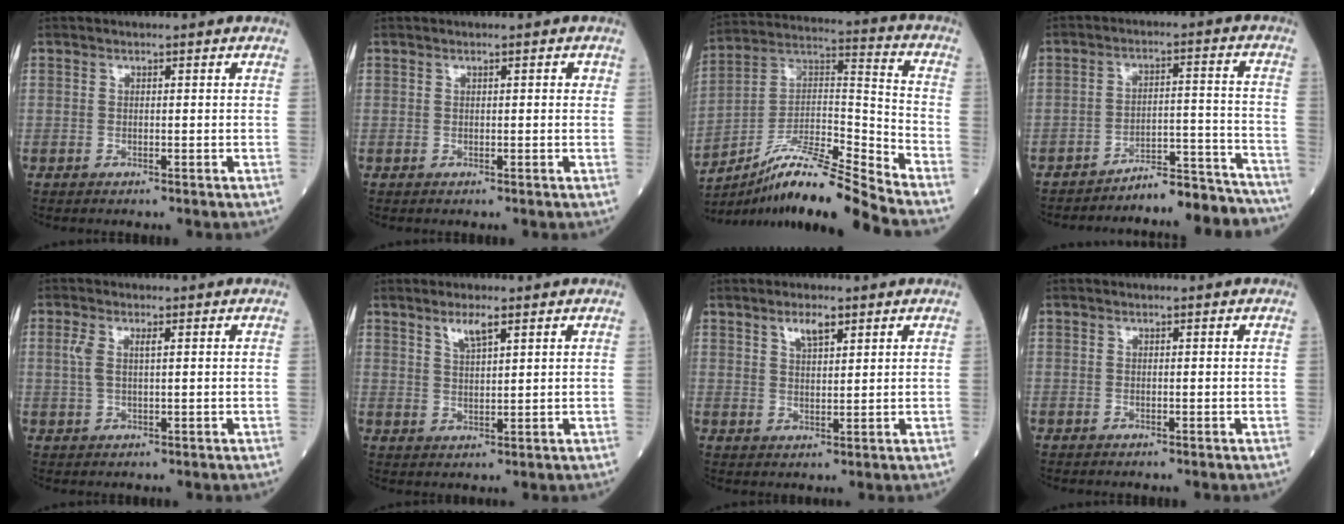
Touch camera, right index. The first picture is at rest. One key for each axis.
{"total": 0.9, "fx": 0.3, "fy": 0.4, "fz": 0.7, "tx": -0.006, "ty": 0.003, "tz": 0.004}
{"total": 16.3, "fx": -13.7, "fy": -1.3, "fz": 8.7, "tx": -0.151, "ty": 0.022, "tz": -0.243}
{"total": 9.7, "fx": -9.3, "fy": 1.7, "fz": 2.0, "tx": 0.001, "ty": 0.034, "tz": -0.125}
{"total": 3.1, "fx": 0.9, "fy": 1.0, "fz": 2.8, "tx": -0.071, "ty": 0.012, "tz": 0.020}
{"total": 3.4, "fx": 2.3, "fy": 0.5, "fz": 2.5, "tx": -0.049, "ty": 0.001, "tz": 0.045}
{"total": 3.4, "fx": 2.2, "fy": 1.0, "fz": 2.4, "tx": -0.043, "ty": 0.002, "tz": 0.040}
{"total": 0.0}